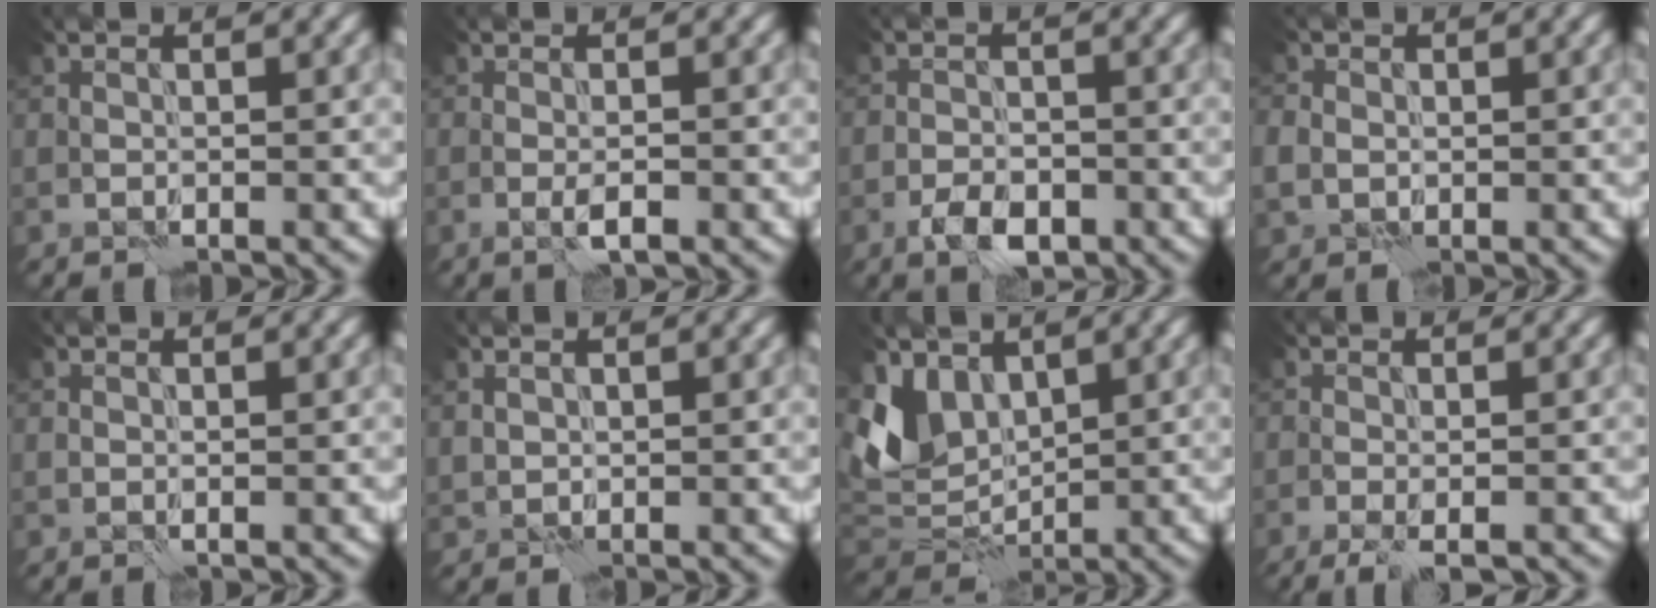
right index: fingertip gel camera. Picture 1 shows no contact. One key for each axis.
{"total": 1.4, "fx": -0.5, "fy": 0.1, "fz": 1.3, "tx": -0.025, "ty": 0.000, "tz": -0.012}
{"total": 3.4, "fx": -2.0, "fy": 1.7, "fz": 2.2, "tx": -0.034, "ty": 0.002, "tz": -0.040}
{"total": 2.6, "fx": -0.2, "fy": 2.3, "fz": 1.3, "tx": -0.022, "ty": 0.007, "tz": -0.006}
{"total": 0.0}
{"total": 0.6, "fx": 0.5, "fy": 0.3, "fz": 0.2, "tx": -0.006, "ty": 0.005, "tz": 0.013}
{"total": 4.8, "fx": 2.1, "fy": 3.3, "fz": 2.8, "tx": -0.067, "ty": -0.004, "tz": 0.041}
{"total": 3.2, "fx": -2.2, "fy": 0.5, "fz": 2.3, "tx": -0.044, "ty": -0.007, "tz": -0.036}